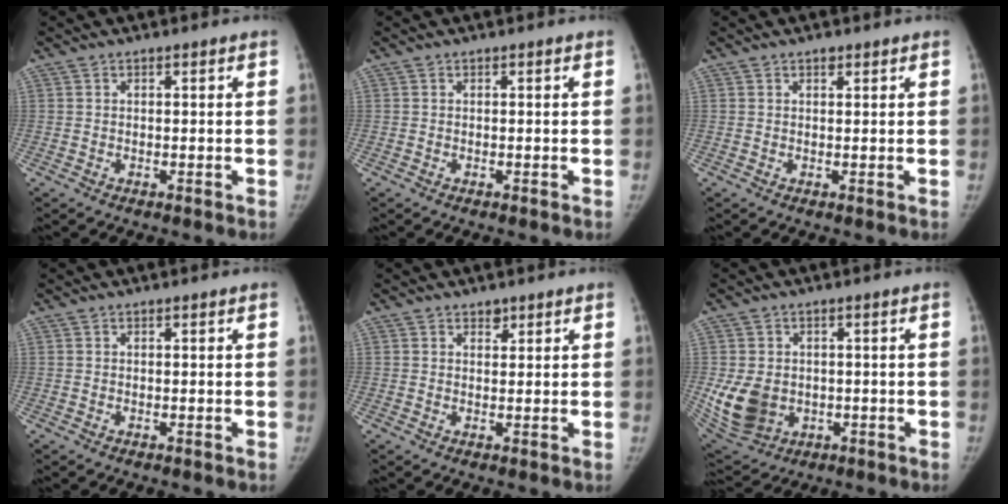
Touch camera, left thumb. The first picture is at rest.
{"total": 0.0}
{"total": 1.2, "force": [0.9, 0.5, 0.6], "torque": [-0.005, -0.005, 0.012]}
{"total": 0.0}
{"total": 1.5, "force": [1.1, 0.8, 0.4], "torque": [0.003, -0.008, 0.016]}
{"total": 11.0, "force": [-1.1, 8.8, 6.5], "torque": [-0.117, -0.004, 0.004]}